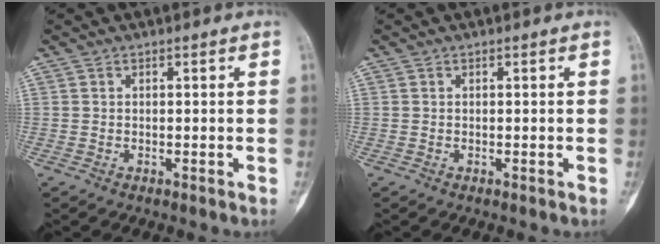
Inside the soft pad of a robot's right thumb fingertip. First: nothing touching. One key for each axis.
{"total": 0.0}